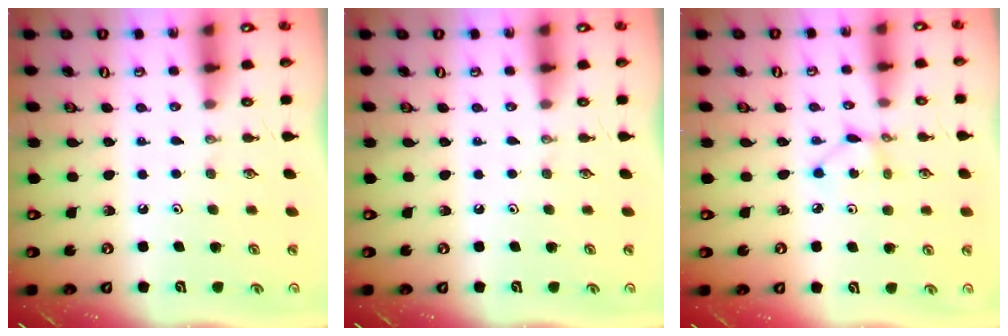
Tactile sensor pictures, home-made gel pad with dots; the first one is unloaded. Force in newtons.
{"total": 0.0}
{"total": 2.7, "press": 2.7, "slide": 0.1}